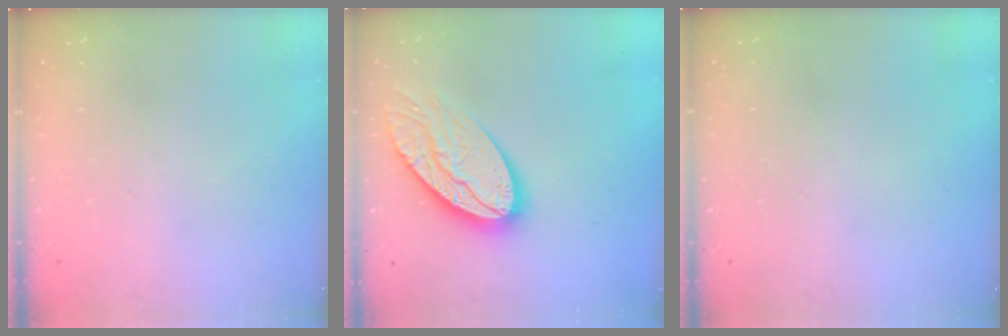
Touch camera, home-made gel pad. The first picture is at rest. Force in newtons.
{"total": 16.9, "press": 16.9, "slide": 1.0}
{"total": 0.0}